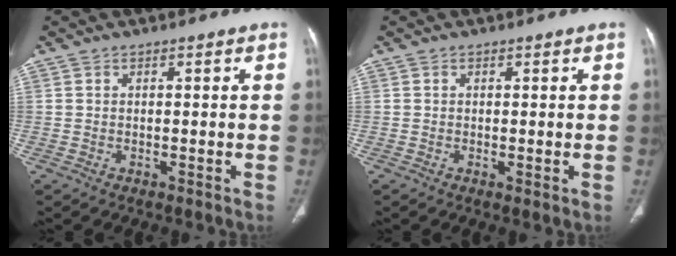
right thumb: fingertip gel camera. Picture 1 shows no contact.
{"total": 0.8, "force": [0.0, 0.2, 0.8], "torque": [-0.017, -0.005, -0.001]}